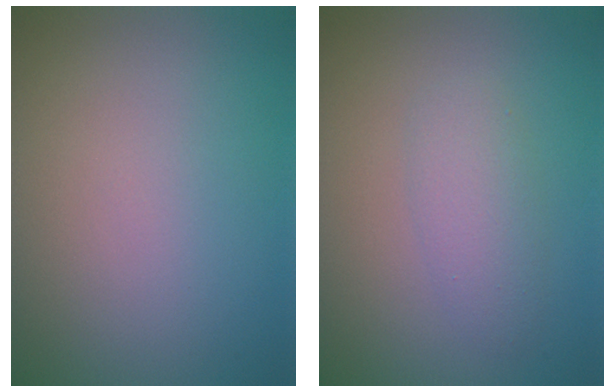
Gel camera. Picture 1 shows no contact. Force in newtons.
{"total": 2.4, "press": 2.4, "slide": 0.0}